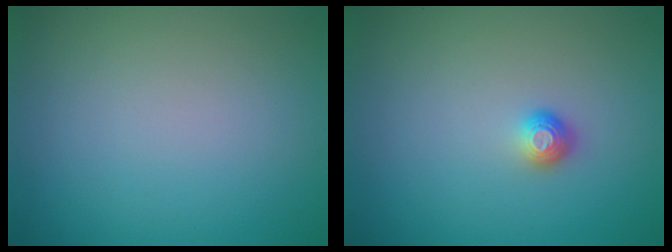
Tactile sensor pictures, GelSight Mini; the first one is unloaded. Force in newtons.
{"total": 1.2, "press": 1.0, "slide": 0.6}